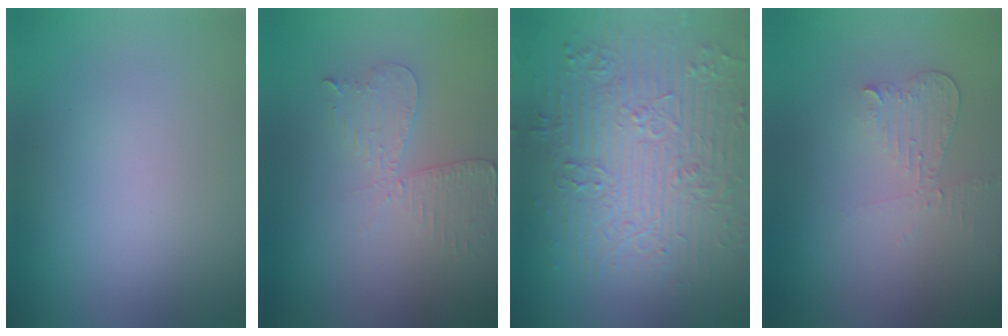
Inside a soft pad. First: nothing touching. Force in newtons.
{"total": 2.7, "press": 2.4, "slide": 1.1}
{"total": 9.3, "press": 6.8, "slide": 6.3}
{"total": 2.1, "press": 2.1, "slide": 0.4}